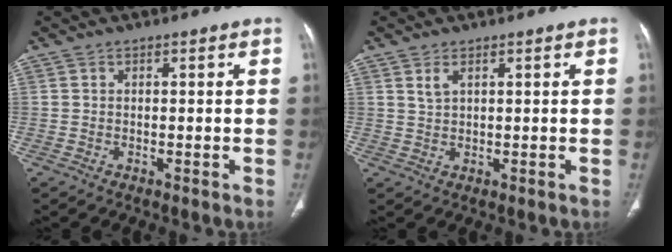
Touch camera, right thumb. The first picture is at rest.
{"total": 2.0, "force": [1.2, 0.9, 1.4], "torque": [-0.031, -0.002, 0.030]}